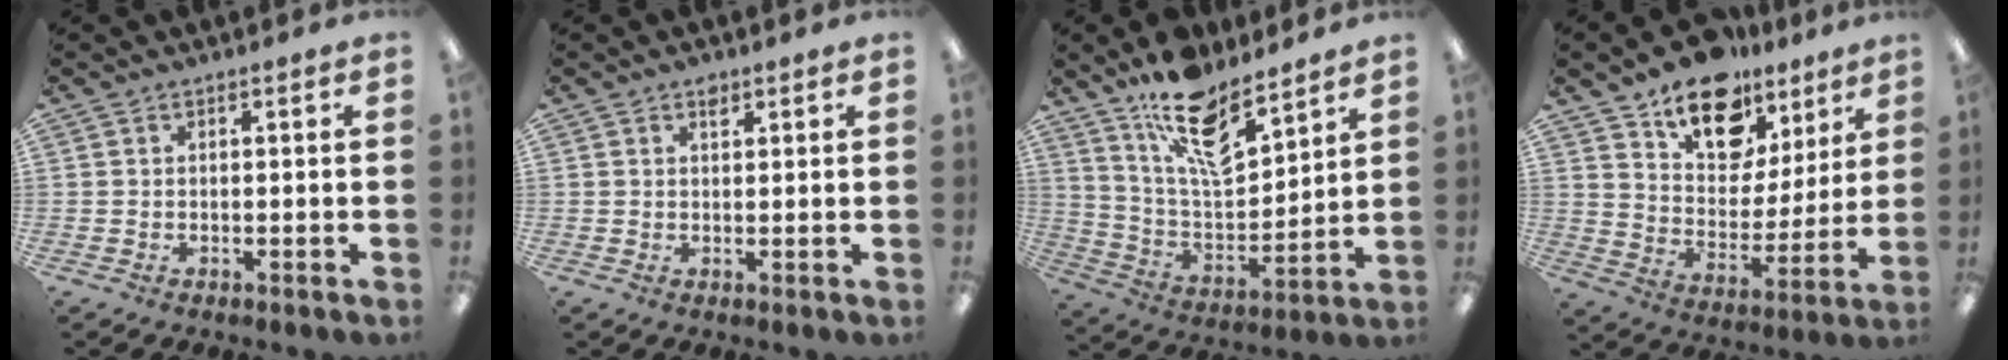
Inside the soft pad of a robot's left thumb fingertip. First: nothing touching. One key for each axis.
{"total": 1.8, "fx": 1.3, "fy": 1.0, "fz": 0.8, "tx": -0.003, "ty": -0.006, "tz": 0.021}
{"total": 16.2, "fx": 12.0, "fy": 6.3, "fz": 8.9, "tx": -0.160, "ty": -0.073, "tz": 0.212}
{"total": 16.5, "fx": 11.5, "fy": 9.8, "fz": 6.6, "tx": -0.099, "ty": -0.073, "tz": 0.208}